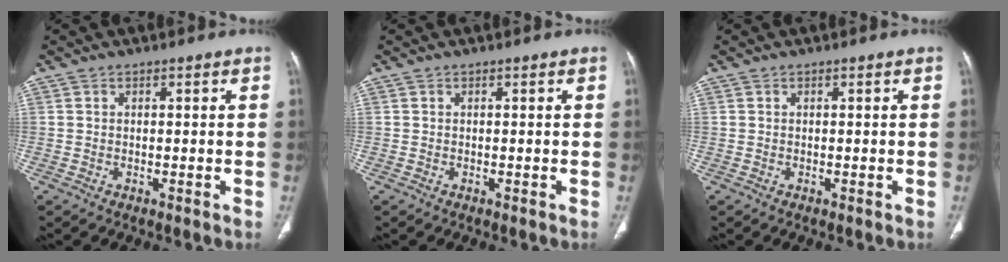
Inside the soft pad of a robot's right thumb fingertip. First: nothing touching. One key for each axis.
{"total": 0.0}
{"total": 0.0}